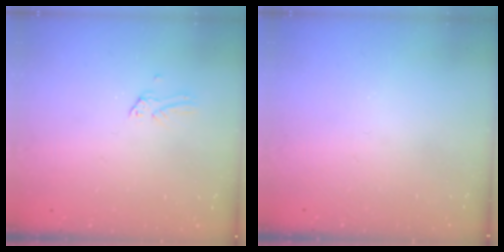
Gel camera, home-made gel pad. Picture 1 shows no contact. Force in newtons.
{"total": 0.0}